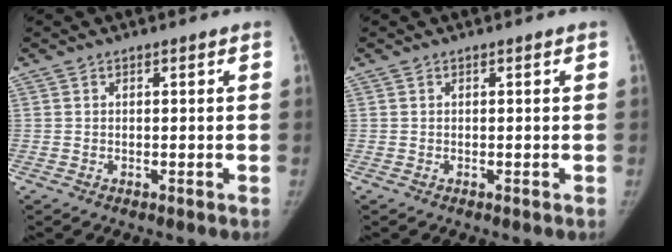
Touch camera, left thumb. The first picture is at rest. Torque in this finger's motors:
{"motor_torque": [0.17, 0.06, 0.12, -0.38, 0.07]}